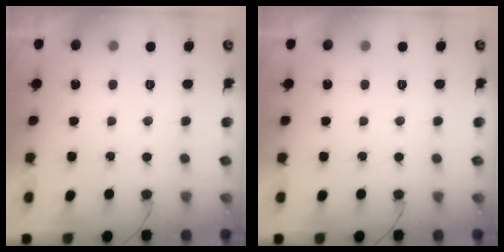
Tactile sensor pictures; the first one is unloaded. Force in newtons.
{"total": 0.0}